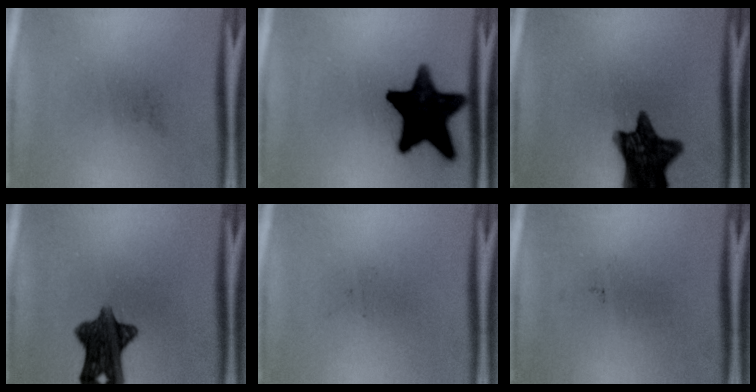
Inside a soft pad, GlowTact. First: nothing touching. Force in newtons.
{"total": 16.8}
{"total": 12.3}
{"total": 9.9}
{"total": 0.0}
{"total": 0.0}